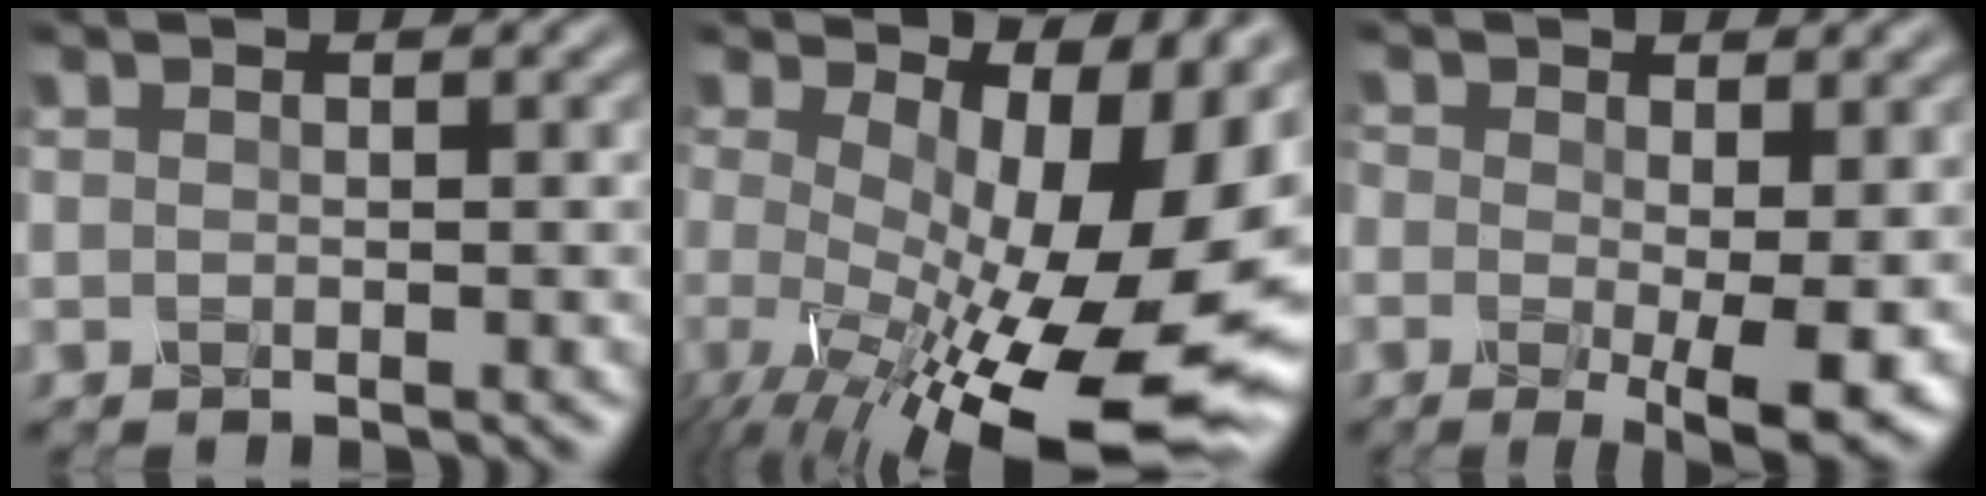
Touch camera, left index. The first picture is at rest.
{"total": 18.9, "force": [-1.9, 8.2, 16.9], "torque": [-0.229, -0.039, -0.007]}
{"total": 6.3, "force": [-1.0, 2.4, 5.7], "torque": [-0.097, -0.017, -0.017]}